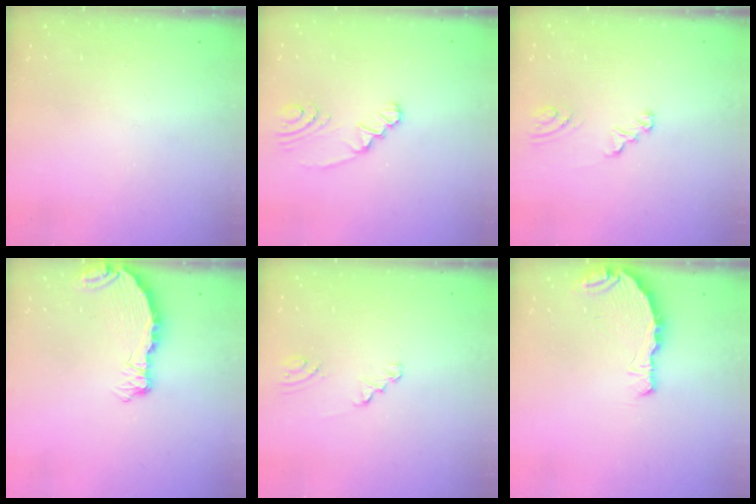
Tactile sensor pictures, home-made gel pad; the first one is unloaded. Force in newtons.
{"total": 2.8, "press": 2.6, "slide": 1.2}
{"total": 2.5, "press": 2.5, "slide": 0.3}
{"total": 6.9, "press": 6.9, "slide": 0.6}
{"total": 1.3, "press": 1.3, "slide": 0.1}
{"total": 5.7, "press": 5.6, "slide": 1.1}